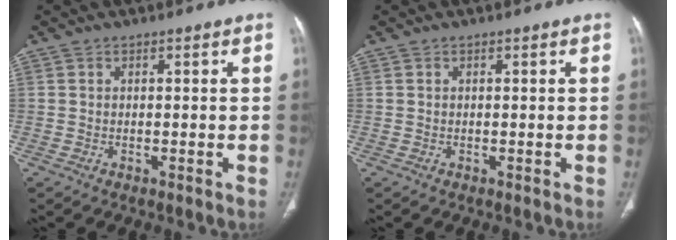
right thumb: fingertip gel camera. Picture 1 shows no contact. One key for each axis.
{"total": 0.0}